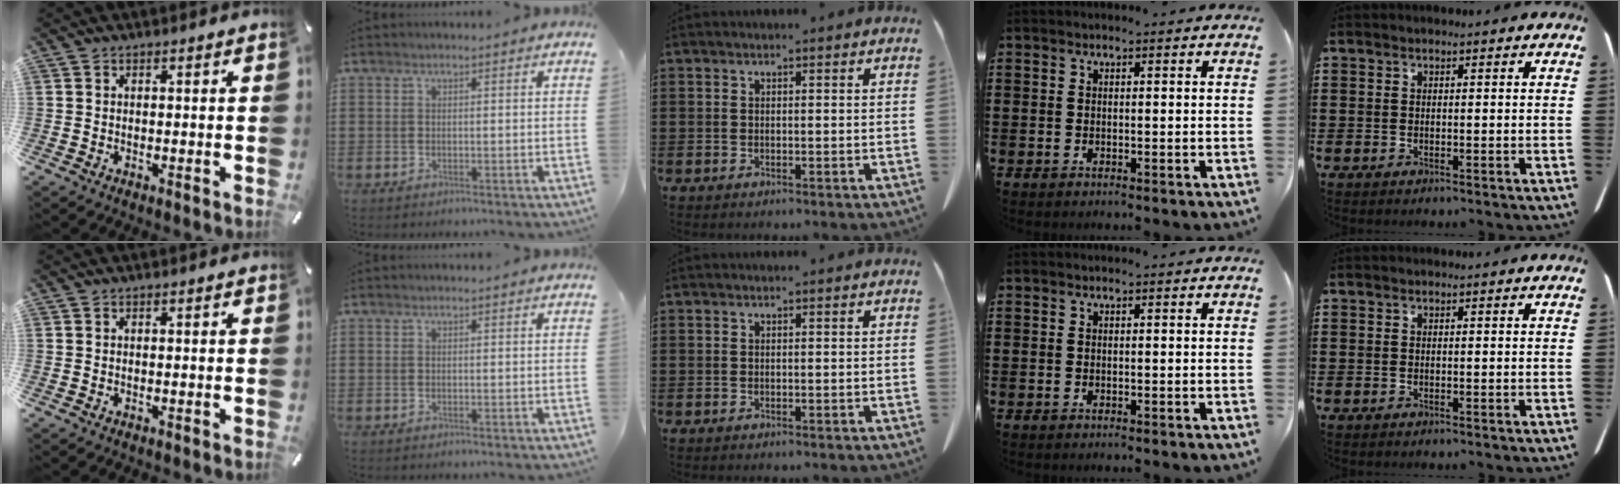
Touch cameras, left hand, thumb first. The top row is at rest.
{}